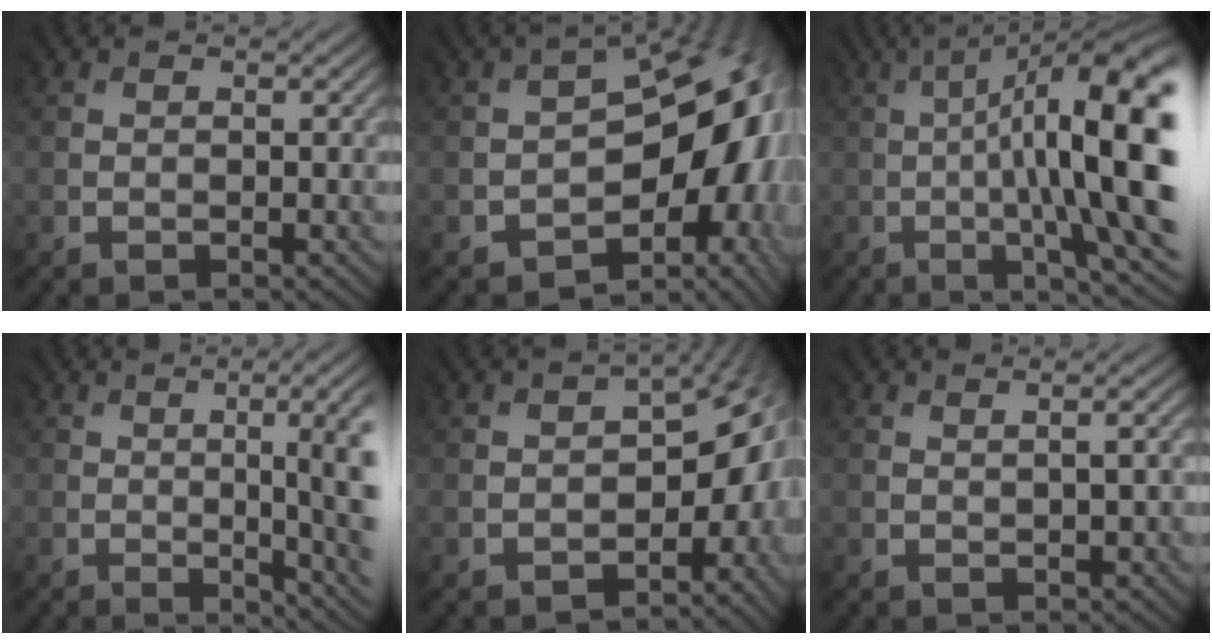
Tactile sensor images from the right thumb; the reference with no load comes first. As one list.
[{"total": 14.2, "force": [-3.2, 8.9, 10.6], "torque": [-0.122, -0.022, -0.030]}, {"total": 16.8, "force": [-0.8, 4.4, 16.2], "torque": [-0.224, 0.015, 0.006]}, {"total": 8.9, "force": [-0.9, 2.1, 8.6], "torque": [-0.094, 0.012, -0.010]}, {"total": 9.8, "force": [-4.5, 5.5, 6.6], "torque": [-0.069, -0.027, -0.058]}, {"total": 1.2, "force": [0.5, 0.3, 1.0], "torque": [-0.003, 0.012, 0.003]}]